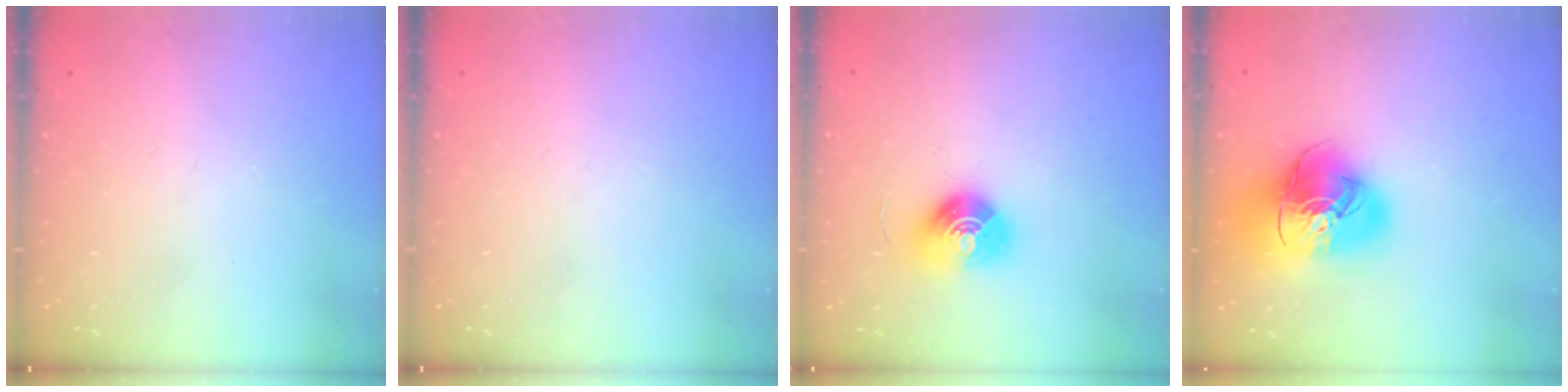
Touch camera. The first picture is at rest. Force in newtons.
{"total": 0.0}
{"total": 10.3, "press": 10.3, "slide": 0.5}
{"total": 19.5, "press": 19.4, "slide": 2.3}